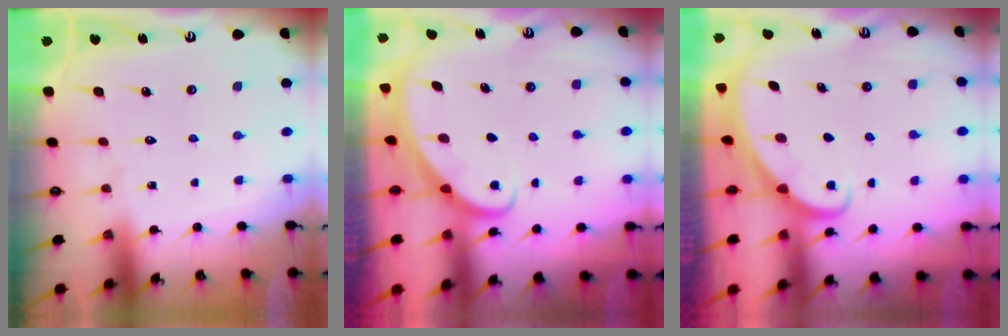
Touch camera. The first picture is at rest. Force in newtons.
{"total": 2.3, "press": 2.3, "slide": 0.1}
{"total": 1.9, "press": 1.9, "slide": 0.1}